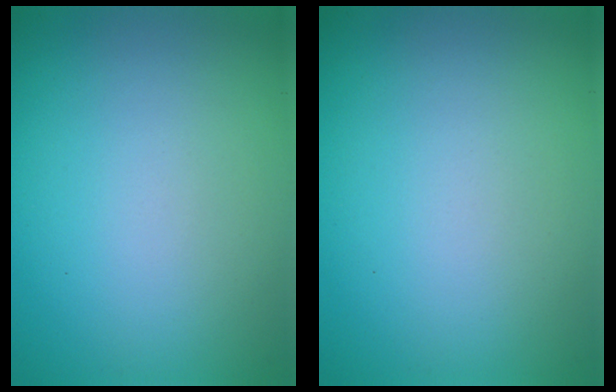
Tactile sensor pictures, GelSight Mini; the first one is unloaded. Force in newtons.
{"total": 0.0}